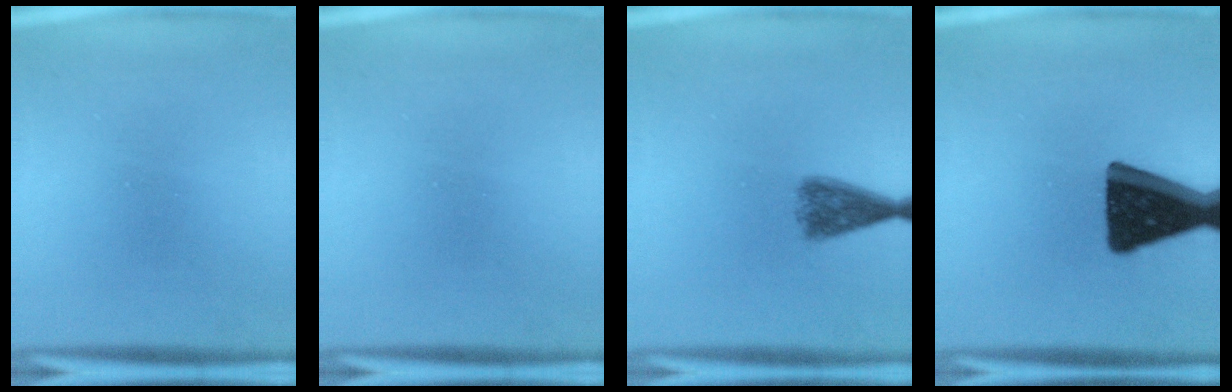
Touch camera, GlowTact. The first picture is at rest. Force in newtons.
{"total": 0.0}
{"total": 4.8}
{"total": 17.7}